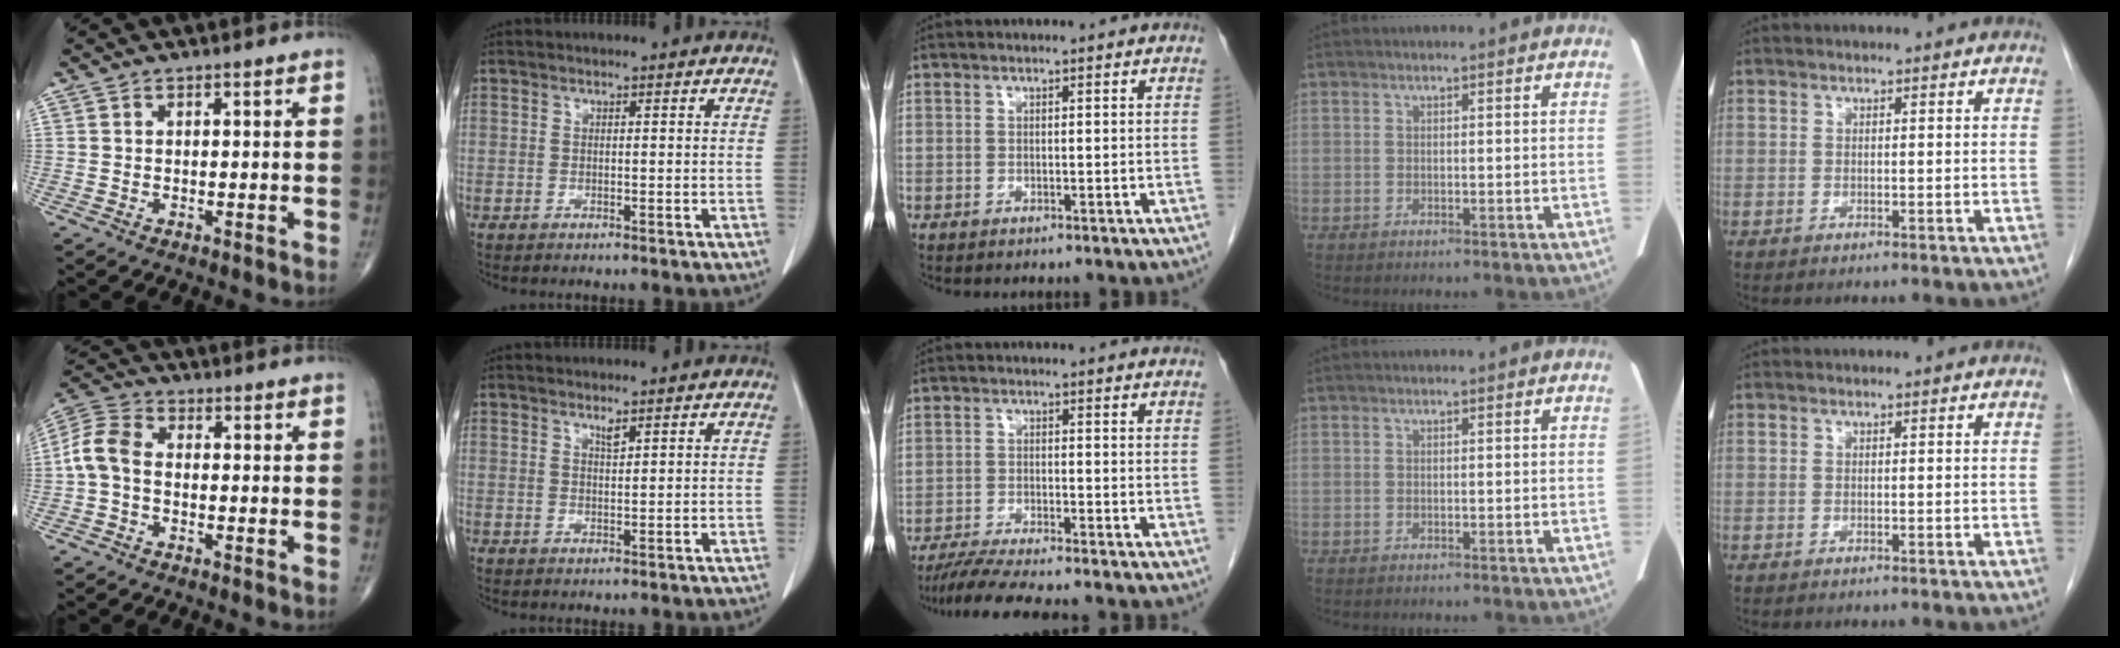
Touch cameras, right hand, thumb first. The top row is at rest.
{"thumb": {"total": 6.6, "force": [-0.9, 4.3, 4.9], "torque": [-0.100, 0.020, -0.033]}, "index": {"total": 1.2, "force": [0.9, 0.1, 0.7], "torque": [-0.016, -0.005, 0.018]}, "middle": {"total": 7.7, "force": [-6.7, -0.3, 3.7], "torque": [-0.062, -0.022, -0.112]}}